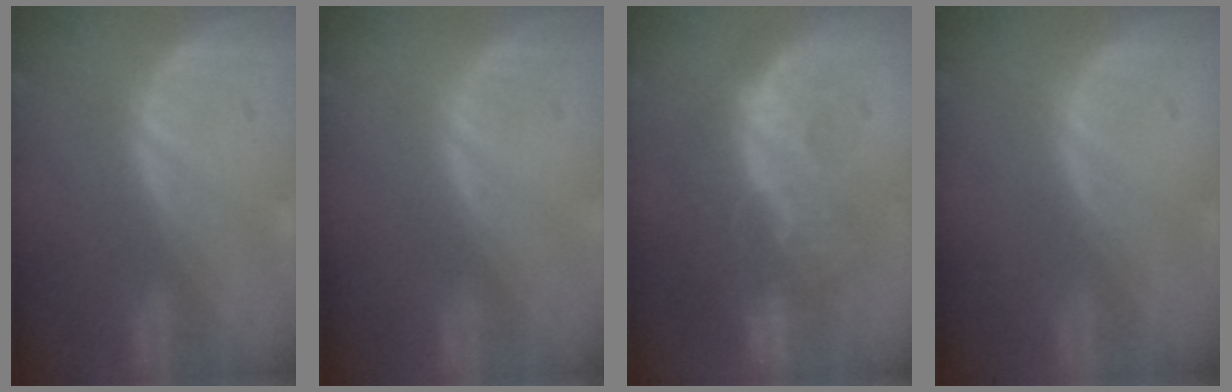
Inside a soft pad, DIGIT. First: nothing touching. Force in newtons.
{"total": 0.0}
{"total": 10.7, "press": 9.7, "slide": 4.6}
{"total": 0.0}